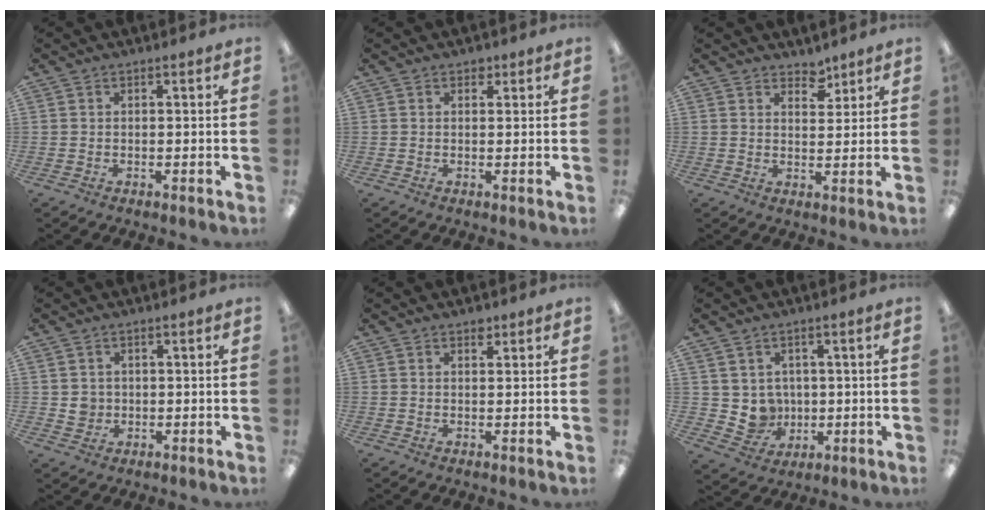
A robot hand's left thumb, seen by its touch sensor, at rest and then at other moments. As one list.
[{"total": 1.7, "force": [1.2, 1.0, 0.7], "torque": [-0.007, -0.001, 0.020]}, {"total": 4.2, "force": [3.6, 2.0, 0.8], "torque": [0.008, -0.027, 0.062]}, {"total": 2.7, "force": [0.5, 2.6, 0.5], "torque": [-0.005, 0.001, 0.007]}, {"total": 1.9, "force": [1.5, 0.9, 0.8], "torque": [0.000, -0.007, 0.025]}, {"total": 6.0, "force": [1.9, 5.6, 0.4], "torque": [-0.021, -0.017, 0.043]}]